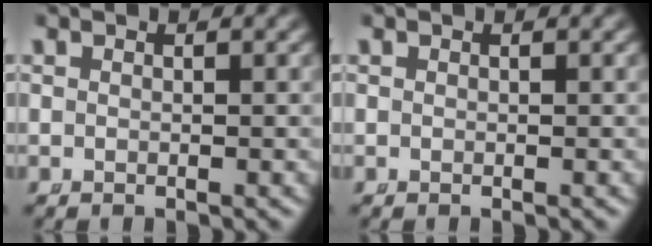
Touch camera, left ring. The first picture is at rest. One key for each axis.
{"total": 0.0}